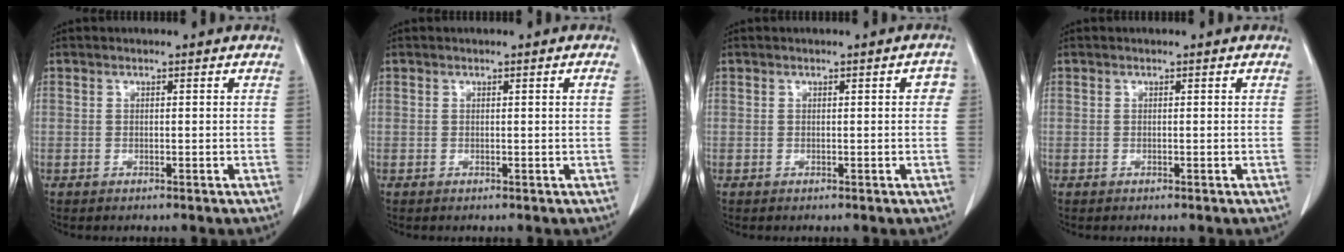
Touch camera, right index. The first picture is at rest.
{"total": 0.7, "force": [0.0, -0.2, 0.7], "torque": [-0.008, 0.000, -0.001]}
{"total": 2.1, "force": [0.0, 0.6, 2.0], "torque": [-0.014, 0.010, -0.002]}
{"total": 0.0}